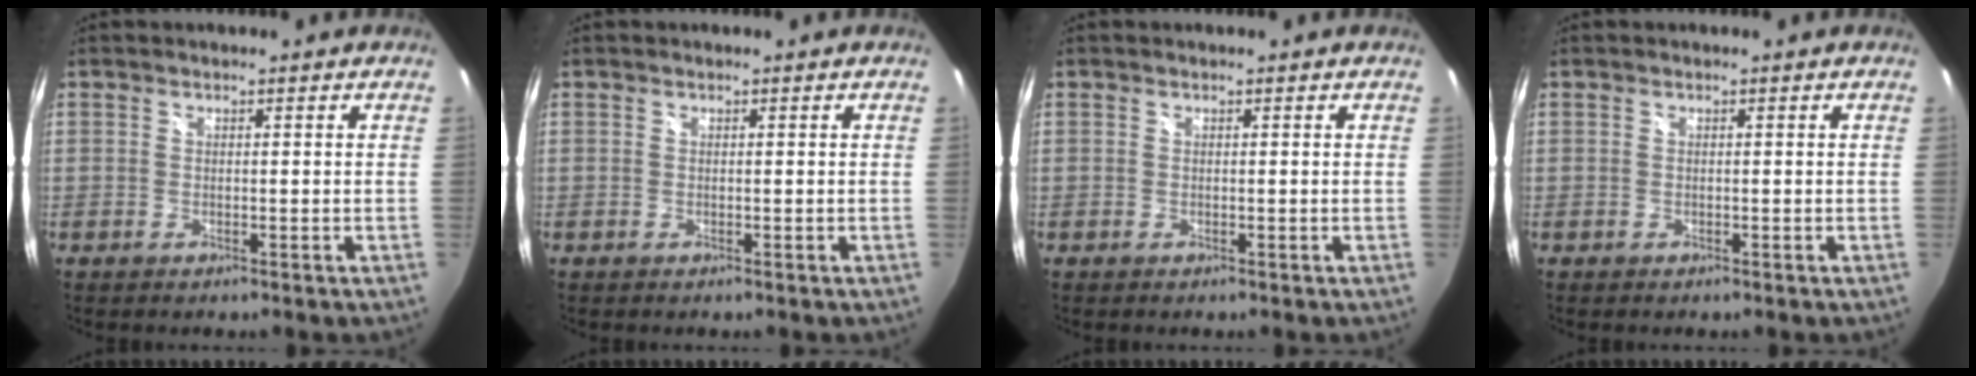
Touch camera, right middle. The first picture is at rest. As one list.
[{"total": 0.0}, {"total": 0.0}, {"total": 0.0}]